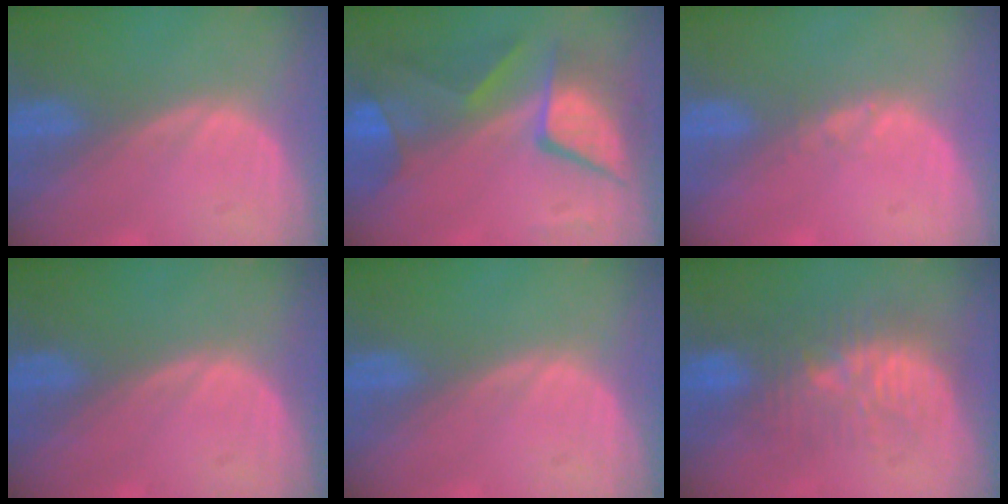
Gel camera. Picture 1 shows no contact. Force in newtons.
{"total": 8.9, "press": 8.8, "slide": 0.7}
{"total": 0.9, "press": 0.8, "slide": 0.5}
{"total": 0.0}
{"total": 0.0}
{"total": 9.1, "press": 8.6, "slide": 2.8}